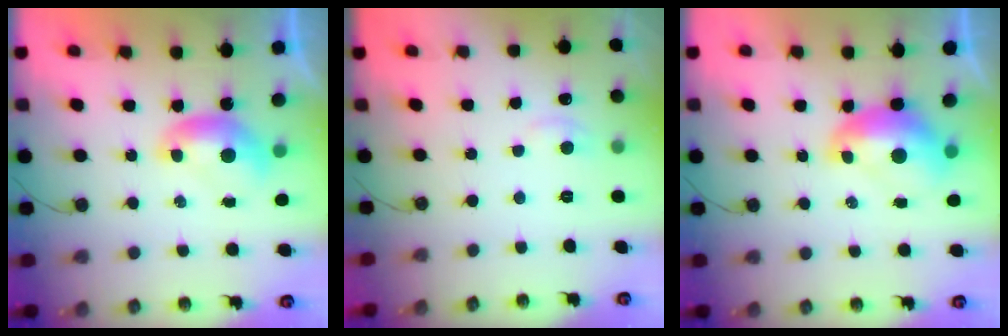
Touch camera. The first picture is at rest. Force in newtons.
{"total": 1.8, "press": 1.7, "slide": 0.6}
{"total": 2.4, "press": 2.3, "slide": 0.7}